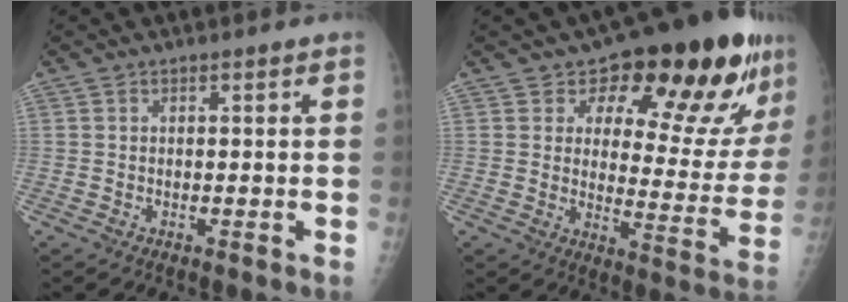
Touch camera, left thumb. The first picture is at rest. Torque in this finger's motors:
{"motor_torque": [0.67, 0.77, 1.42, -1.34, 0.19]}